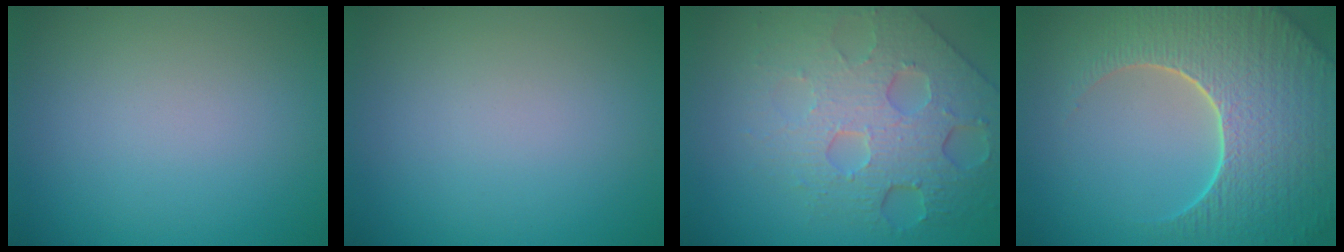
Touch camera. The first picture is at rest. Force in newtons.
{"total": 0.0}
{"total": 8.2, "press": 5.6, "slide": 6.0}
{"total": 9.2, "press": 6.6, "slide": 6.4}